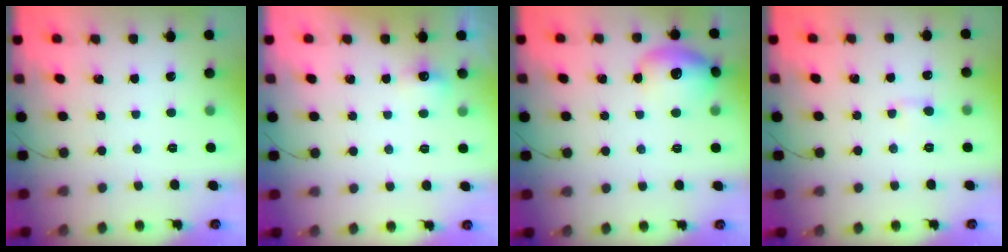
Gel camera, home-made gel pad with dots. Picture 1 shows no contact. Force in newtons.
{"total": 6.8, "press": 4.4, "slide": 5.2}
{"total": 17.3, "press": 13.1, "slide": 11.4}
{"total": 2.3, "press": 2.0, "slide": 1.3}